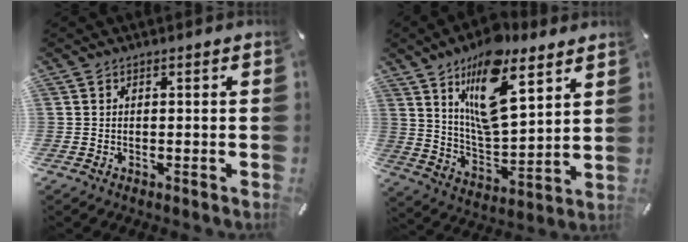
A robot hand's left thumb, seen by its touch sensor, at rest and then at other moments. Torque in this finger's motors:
{"motor_torque": [2.61, 2.40, 0.65, -0.61, 0.25]}